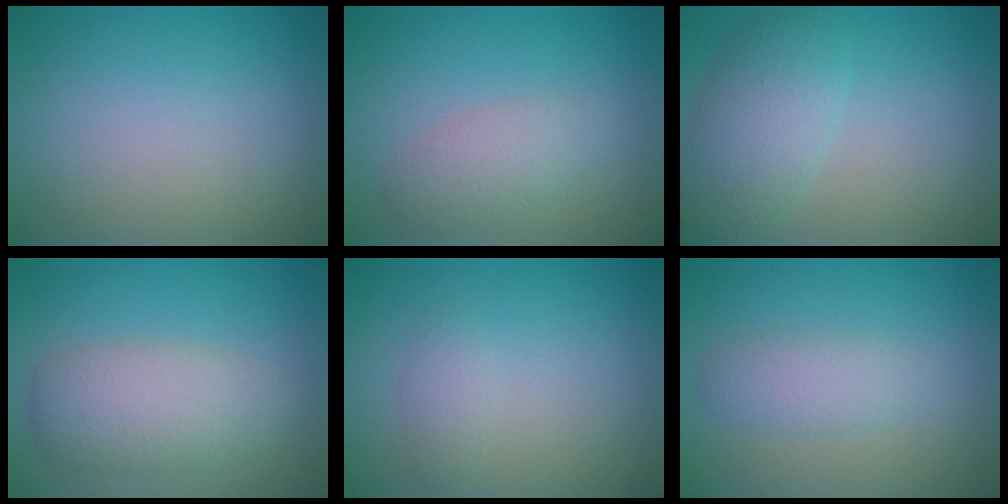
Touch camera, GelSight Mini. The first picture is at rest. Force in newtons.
{"total": 2.5, "press": 2.5, "slide": 0.1}
{"total": 5.0, "press": 5.0, "slide": 0.4}
{"total": 5.3, "press": 5.2, "slide": 0.5}
{"total": 1.1, "press": 1.1, "slide": 0.0}
{"total": 2.4, "press": 2.4, "slide": 0.1}